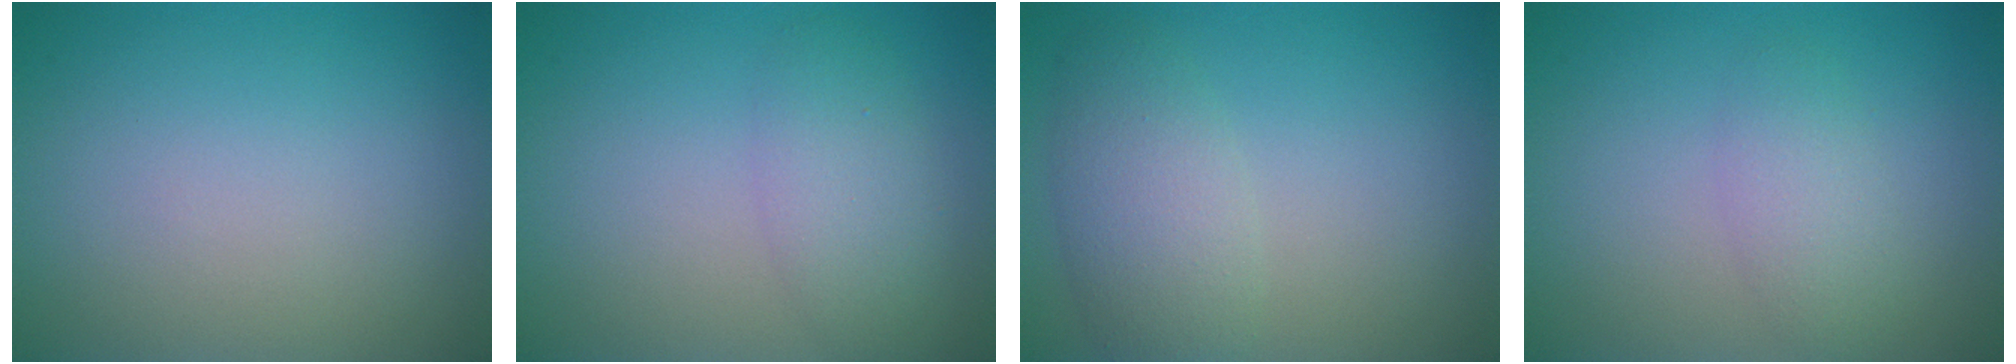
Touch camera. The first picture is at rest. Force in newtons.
{"total": 3.0, "press": 3.0, "slide": 0.1}
{"total": 3.7, "press": 3.7, "slide": 0.2}
{"total": 2.2, "press": 2.2, "slide": 0.1}